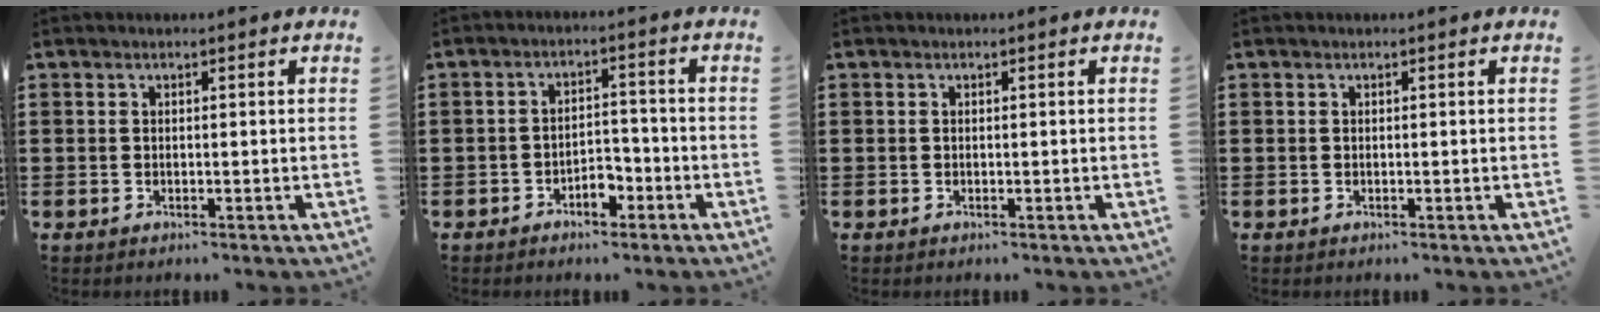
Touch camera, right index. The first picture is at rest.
{"total": 3.5, "force": [-2.4, 1.8, 1.8], "torque": [-0.034, 0.007, -0.048]}
{"total": 0.0}
{"total": 0.0}